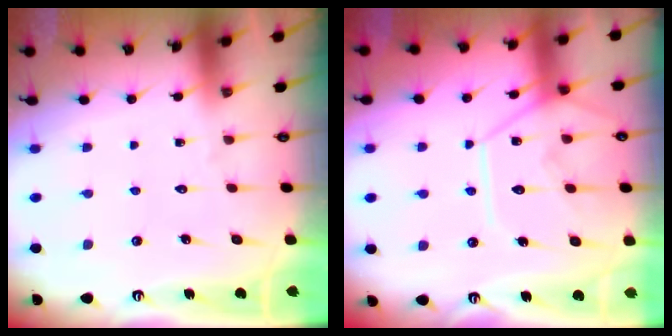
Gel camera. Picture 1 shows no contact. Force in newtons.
{"total": 12.0, "press": 11.9, "slide": 1.4}